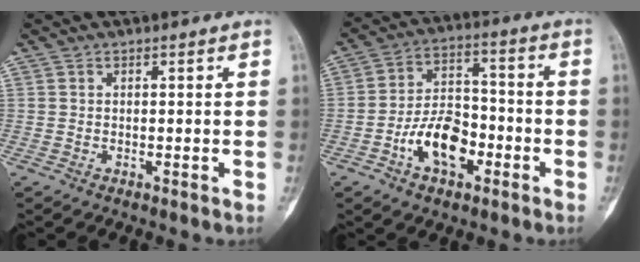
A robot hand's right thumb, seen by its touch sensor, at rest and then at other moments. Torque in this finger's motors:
{"motor_torque": [1.16, 0.89, 0.68, -0.52, 0.09]}